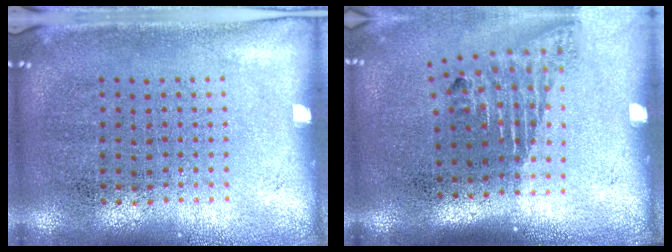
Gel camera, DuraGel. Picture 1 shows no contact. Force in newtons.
{"total": 1.6, "press": 1.1, "slide": 1.1}